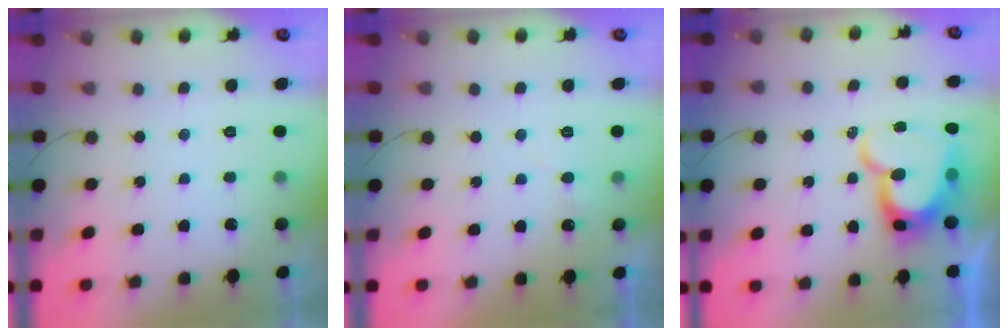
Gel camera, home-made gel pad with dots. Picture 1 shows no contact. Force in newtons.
{"total": 5.4, "press": 5.3, "slide": 0.5}
{"total": 16.6, "press": 16.6, "slide": 1.2}